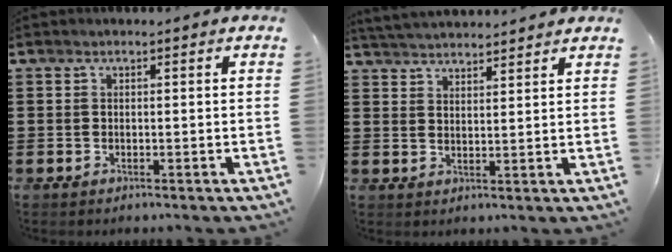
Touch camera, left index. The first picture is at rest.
{"total": 3.3, "force": [3.2, -0.2, 0.1], "torque": [-0.012, -0.009, 0.060]}